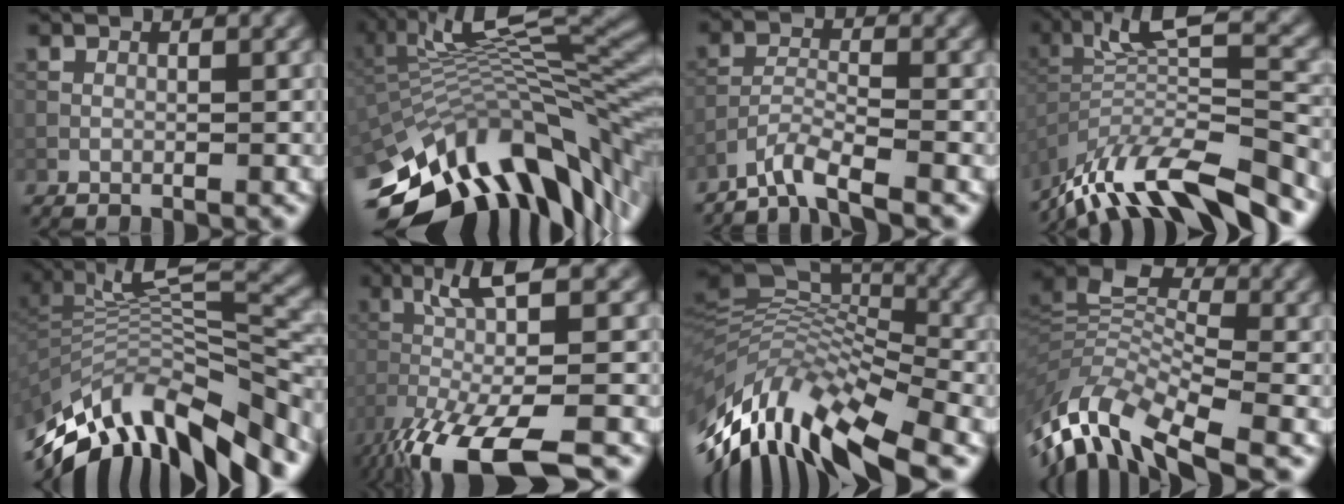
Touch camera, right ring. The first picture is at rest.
{"total": 15.9, "force": [-4.4, 6.6, 13.8], "torque": [-0.234, 0.016, -0.075]}
{"total": 3.2, "force": [-2.7, 0.3, 1.6], "torque": [-0.035, 0.001, -0.061]}
{"total": 12.0, "force": [-7.7, 3.2, 8.6], "torque": [-0.168, 0.032, -0.130]}
{"total": 12.0, "force": [-5.9, 4.8, 9.3], "torque": [-0.178, 0.023, -0.100]}
{"total": 11.5, "force": [-5.4, 2.5, 9.8], "torque": [-0.189, -0.004, -0.097]}
{"total": 13.6, "force": [-5.9, 5.9, 10.7], "torque": [-0.223, 0.013, -0.114]}
{"total": 11.0, "force": [-5.2, 4.8, 8.4], "torque": [-0.183, 0.013, -0.111]}